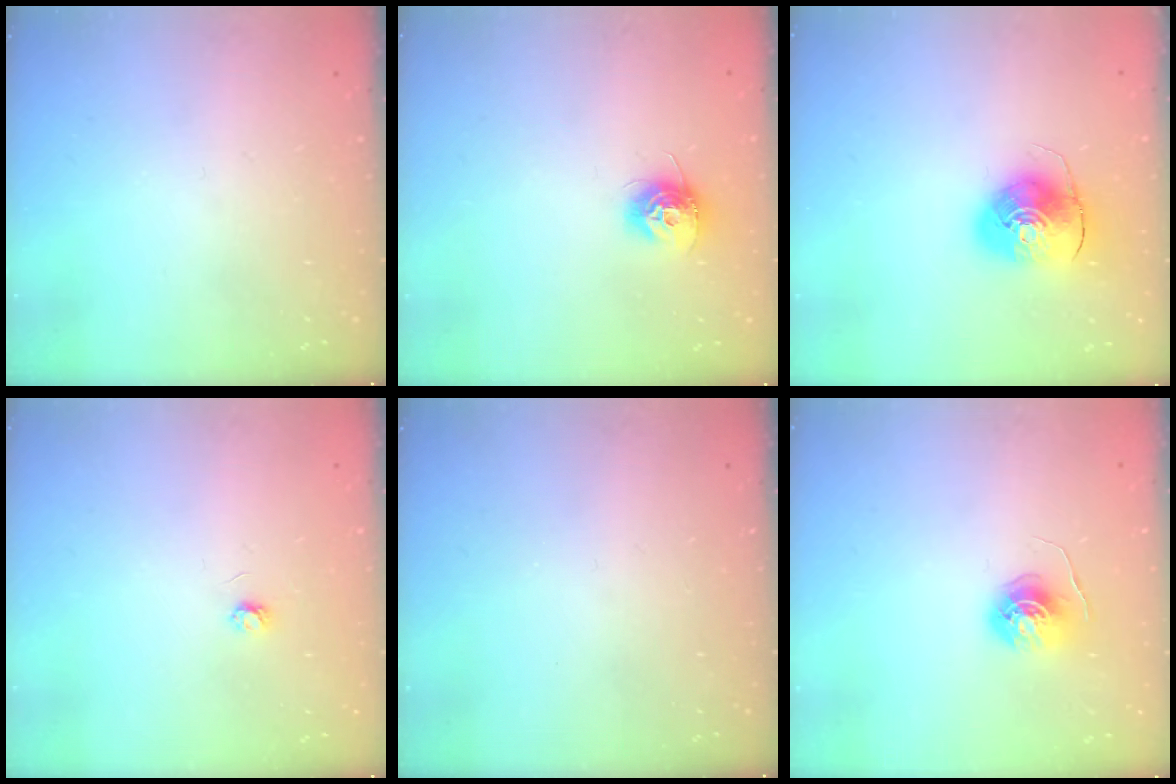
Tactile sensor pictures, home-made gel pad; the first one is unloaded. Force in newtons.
{"total": 9.5, "press": 9.5, "slide": 0.4}
{"total": 9.4, "press": 9.2, "slide": 1.5}
{"total": 2.9, "press": 2.9, "slide": 0.3}
{"total": 0.0}
{"total": 5.5, "press": 5.5, "slide": 0.3}